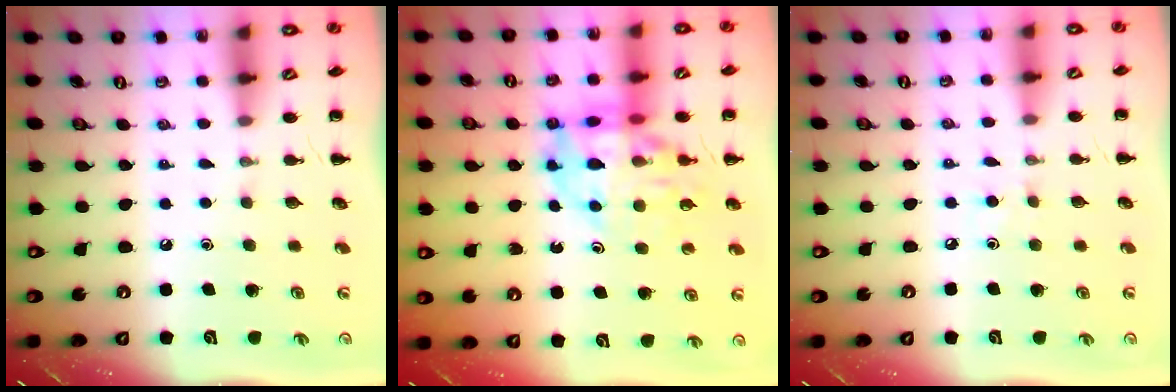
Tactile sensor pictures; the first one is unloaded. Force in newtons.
{"total": 16.0, "press": 15.6, "slide": 3.8}
{"total": 2.5, "press": 2.3, "slide": 0.9}